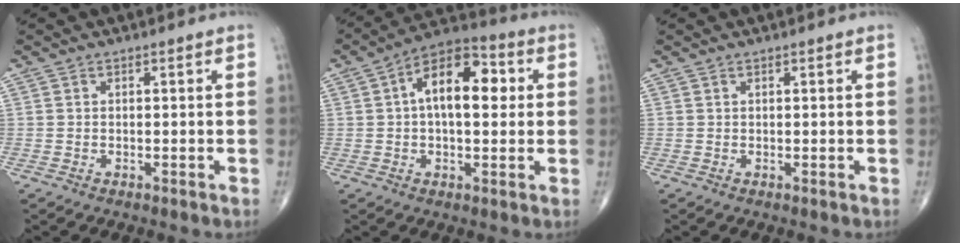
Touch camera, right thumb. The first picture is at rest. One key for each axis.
{"total": 13.2, "fx": 2.1, "fy": 6.9, "fz": 11.0, "tx": -0.157, "ty": 0.027, "tz": 0.023}
{"total": 0.0}